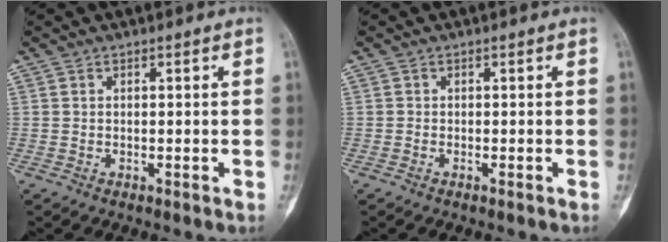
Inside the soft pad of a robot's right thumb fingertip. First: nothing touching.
{"total": 0.0}